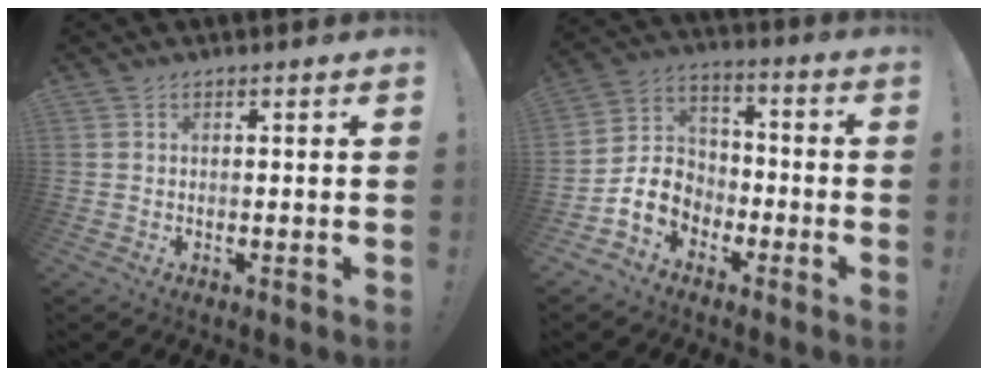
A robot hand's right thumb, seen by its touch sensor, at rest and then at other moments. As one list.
[{"total": 10.8, "force": [-5.2, 8.3, 4.4], "torque": [-0.078, 0.030, -0.091]}]